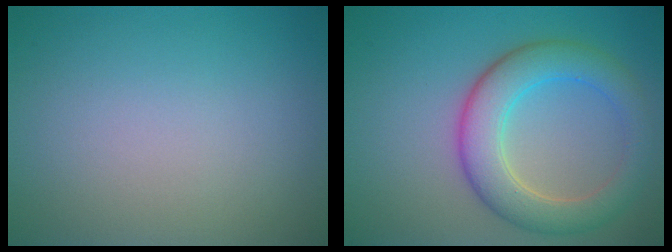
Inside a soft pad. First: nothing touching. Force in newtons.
{"total": 5.9, "press": 5.9, "slide": 0.2}